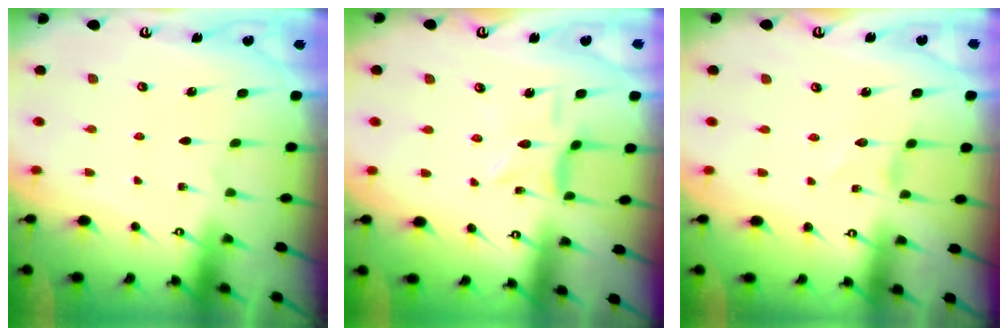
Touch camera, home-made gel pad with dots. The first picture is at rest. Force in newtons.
{"total": 3.6, "press": 3.6, "slide": 0.2}
{"total": 0.0}